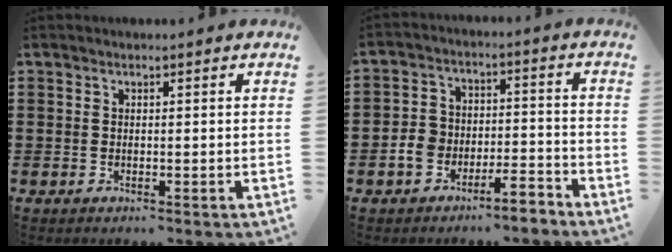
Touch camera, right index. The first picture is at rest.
{"total": 4.9, "force": [-3.8, 2.3, 2.1], "torque": [-0.042, 0.012, -0.073]}